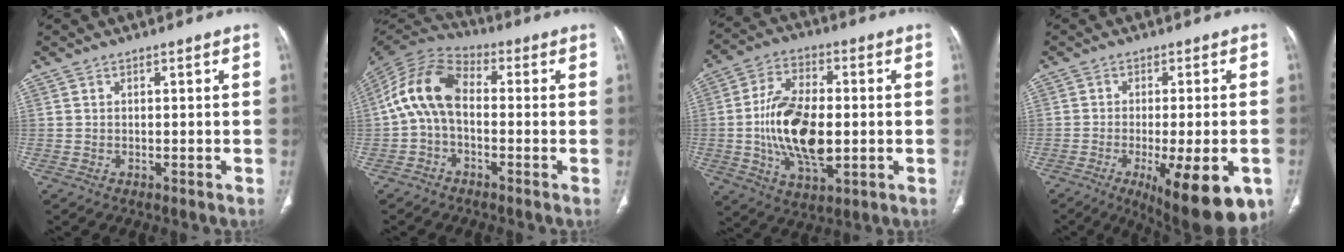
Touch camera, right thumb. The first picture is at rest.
{"total": 11.5, "force": [-0.4, 7.0, 9.1], "torque": [-0.171, 0.032, -0.022]}
{"total": 16.5, "force": [-1.3, 8.7, 13.9], "torque": [-0.249, 0.001, -0.021]}
{"total": 16.4, "force": [-7.3, 5.1, 13.7], "torque": [-0.151, -0.006, -0.093]}